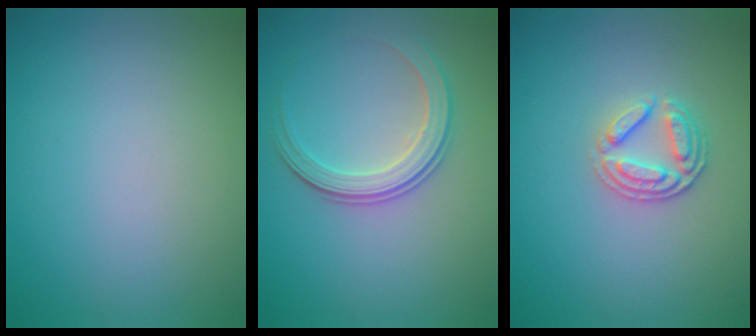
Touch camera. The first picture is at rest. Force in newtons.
{"total": 2.9, "press": 2.7, "slide": 1.0}
{"total": 2.6, "press": 2.5, "slide": 0.7}